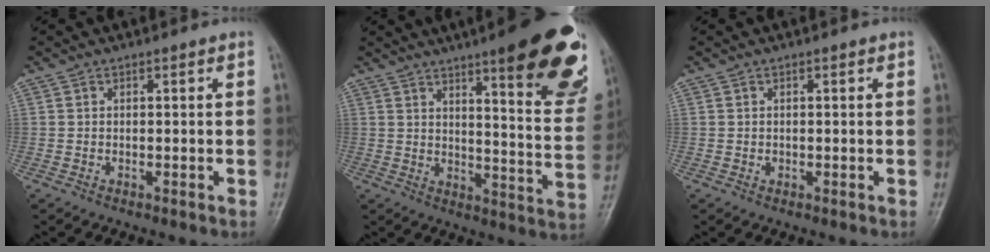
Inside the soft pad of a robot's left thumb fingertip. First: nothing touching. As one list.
[{"total": 22.9, "force": [13.3, 4.7, 18.0], "torque": [-0.204, -0.066, 0.173]}, {"total": 0.7, "force": [0.1, 0.7, 0.3], "torque": [0.003, 0.002, 0.000]}]